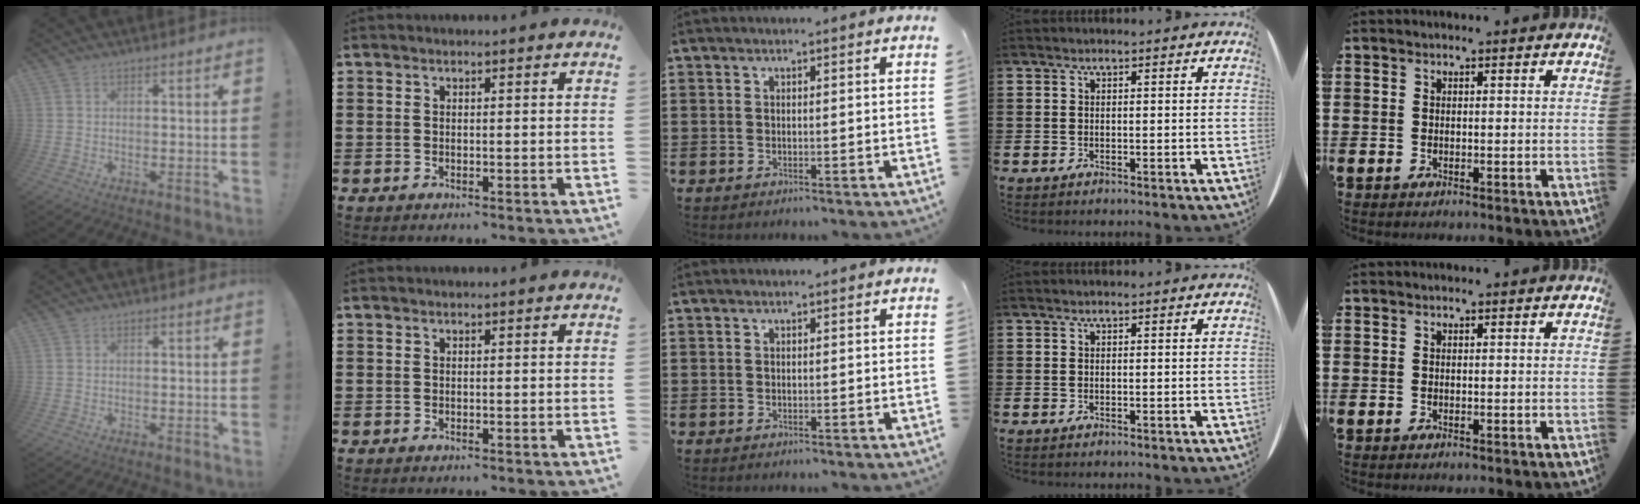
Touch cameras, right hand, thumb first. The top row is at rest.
{}